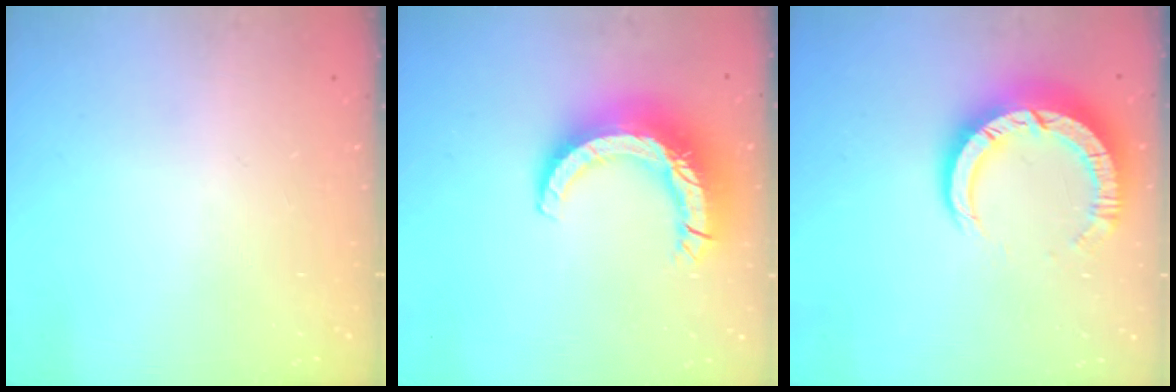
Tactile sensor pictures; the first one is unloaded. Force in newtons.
{"total": 14.0, "press": 13.9, "slide": 1.3}
{"total": 10.4, "press": 10.4, "slide": 1.1}